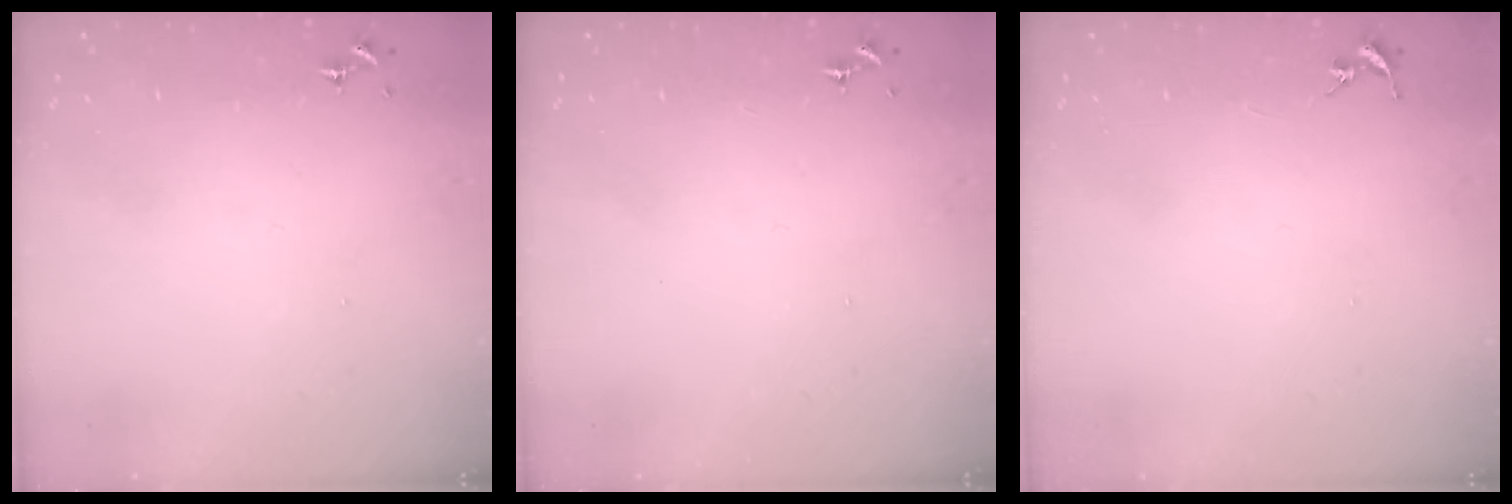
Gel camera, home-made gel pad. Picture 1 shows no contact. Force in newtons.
{"total": 0.0}
{"total": 0.0}